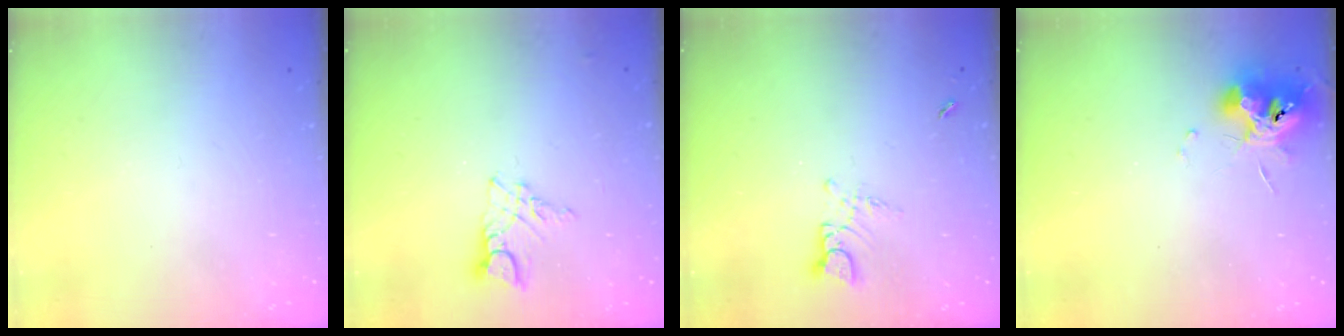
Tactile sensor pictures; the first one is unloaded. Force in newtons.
{"total": 7.3, "press": 7.3, "slide": 0.5}
{"total": 3.3, "press": 3.2, "slide": 0.4}
{"total": 10.9, "press": 10.9, "slide": 0.8}